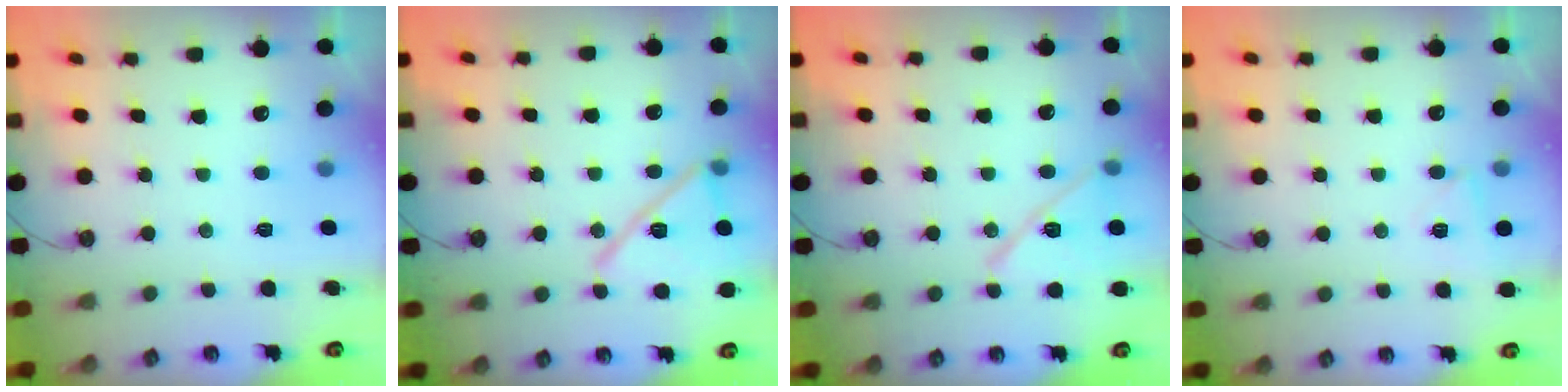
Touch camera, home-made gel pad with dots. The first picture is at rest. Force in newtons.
{"total": 15.2, "press": 14.9, "slide": 3.0}
{"total": 13.3, "press": 12.7, "slide": 4.1}
{"total": 3.8, "press": 3.1, "slide": 2.3}